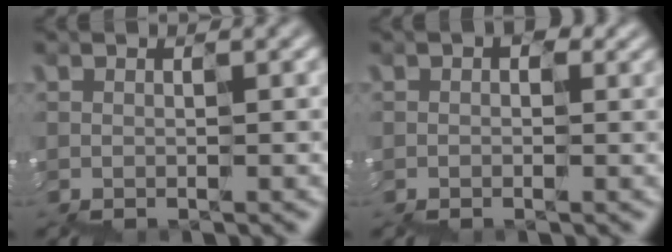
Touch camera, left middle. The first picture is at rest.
{"total": 2.3, "force": [0.7, 1.5, 1.6], "torque": [-0.023, 0.011, 0.006]}